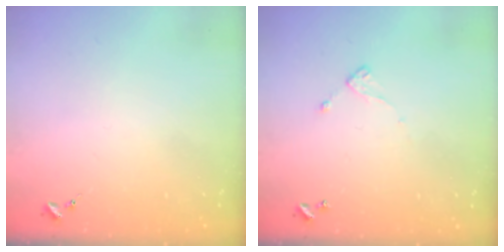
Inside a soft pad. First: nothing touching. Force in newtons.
{"total": 5.8, "press": 5.8, "slide": 0.5}